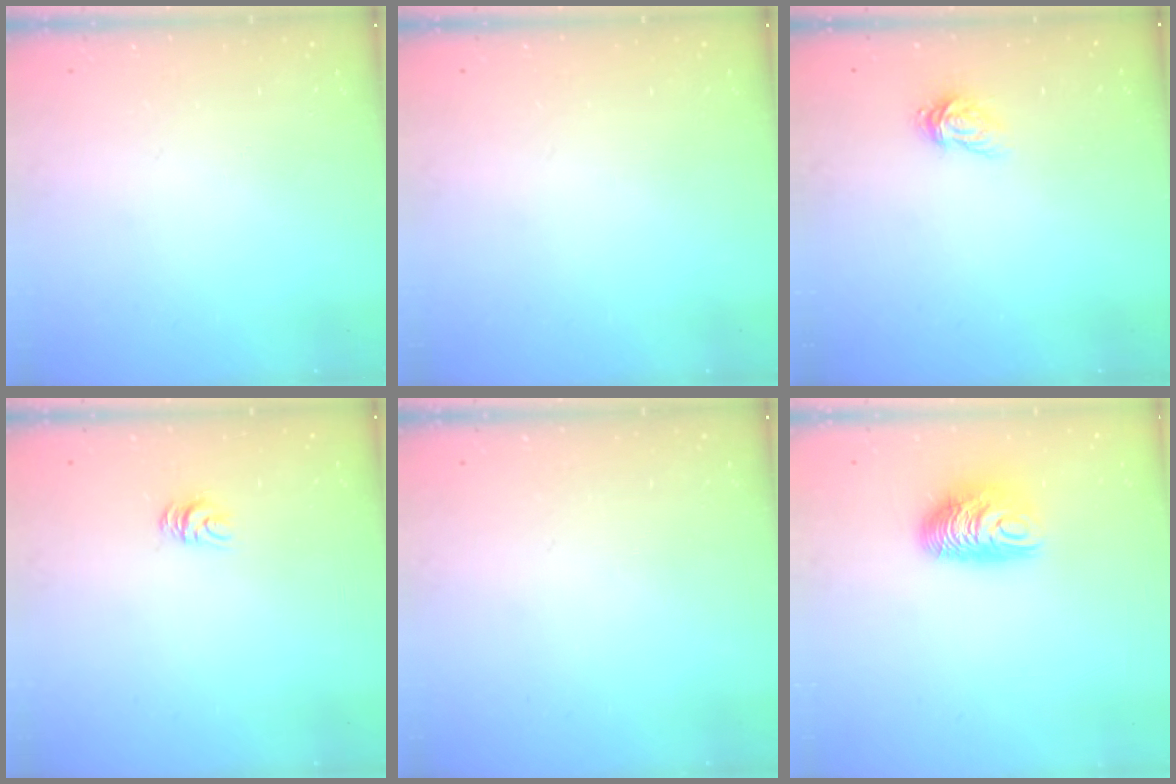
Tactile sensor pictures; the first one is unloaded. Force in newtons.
{"total": 0.0}
{"total": 3.1, "press": 3.1, "slide": 0.1}
{"total": 4.9, "press": 4.9, "slide": 0.2}
{"total": 0.0}
{"total": 9.8, "press": 9.8, "slide": 0.9}